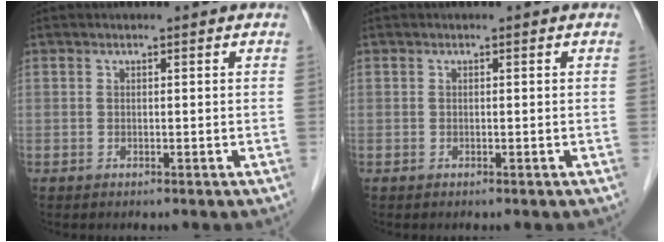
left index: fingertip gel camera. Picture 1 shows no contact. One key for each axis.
{"total": 0.0}